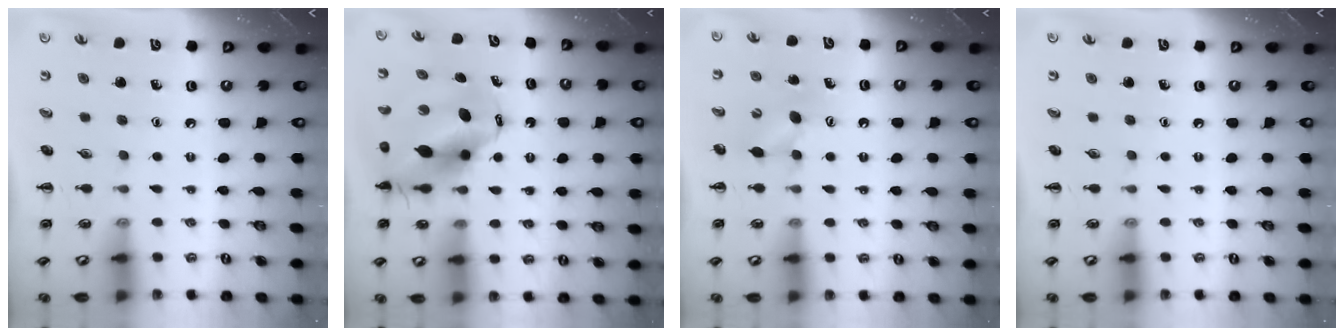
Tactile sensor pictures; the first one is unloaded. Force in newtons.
{"total": 11.5, "press": 11.1, "slide": 3.0}
{"total": 6.5, "press": 6.3, "slide": 1.5}
{"total": 0.0}